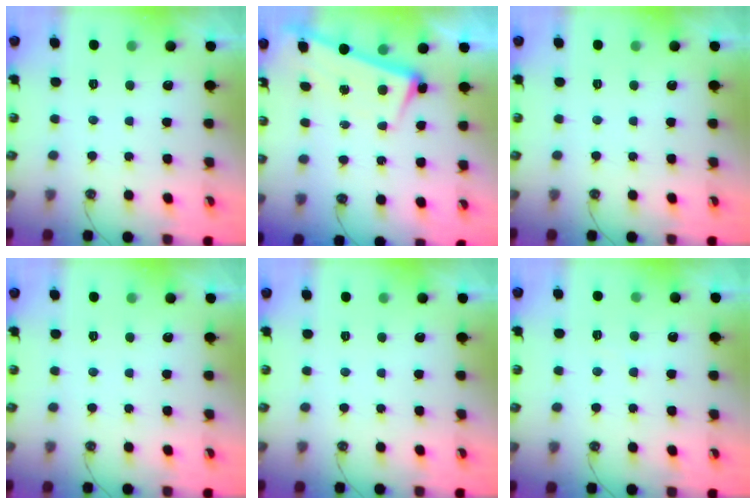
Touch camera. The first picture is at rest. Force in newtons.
{"total": 2.3, "press": 2.1, "slide": 0.9}
{"total": 0.0}
{"total": 0.0}
{"total": 0.0}
{"total": 6.4, "press": 6.4, "slide": 0.2}